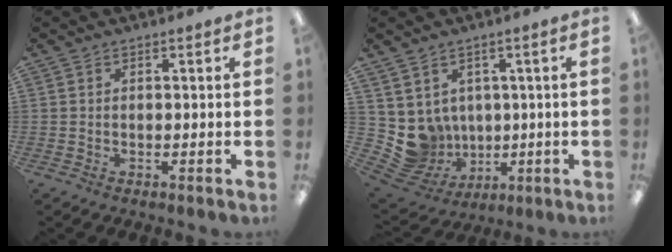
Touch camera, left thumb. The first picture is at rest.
{"total": 7.6, "force": [1.8, 7.3, 1.2], "torque": [-0.075, -0.029, 0.043]}